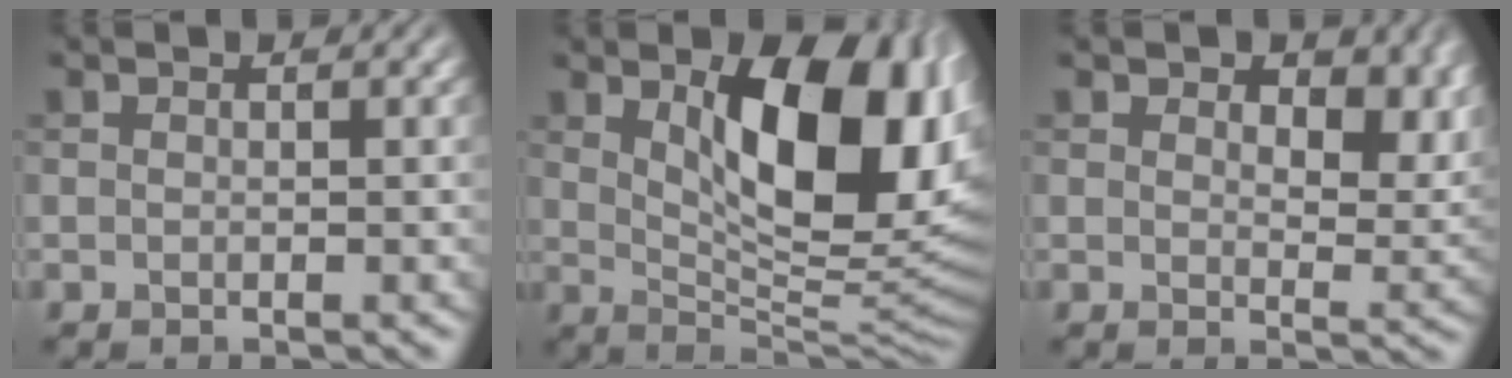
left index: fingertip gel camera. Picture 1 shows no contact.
{"total": 13.1, "force": [3.1, 6.1, 11.1], "torque": [-0.145, -0.011, 0.055]}
{"total": 5.4, "force": [2.7, 3.1, 3.4], "torque": [-0.050, -0.013, 0.034]}